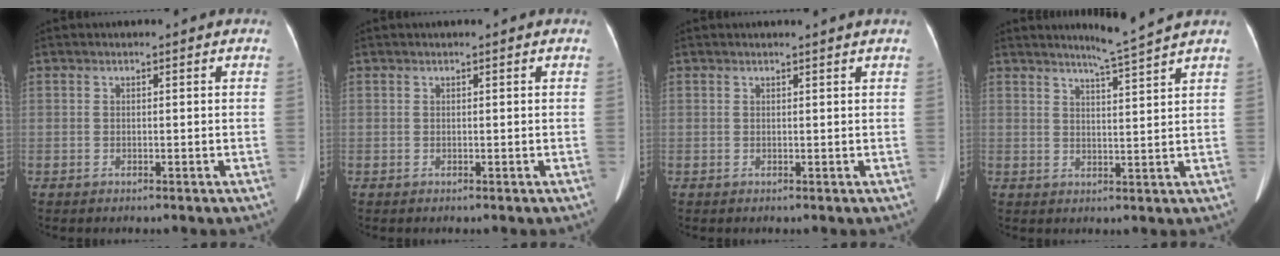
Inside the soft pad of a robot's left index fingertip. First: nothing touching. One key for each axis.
{"total": 0.0}
{"total": 1.4, "fx": 1.3, "fy": -0.4, "fz": 0.4, "tx": -0.015, "ty": 0.000, "tz": 0.017}
{"total": 4.8, "fx": 4.2, "fy": -1.7, "fz": 1.4, "tx": -0.031, "ty": -0.015, "tz": 0.070}